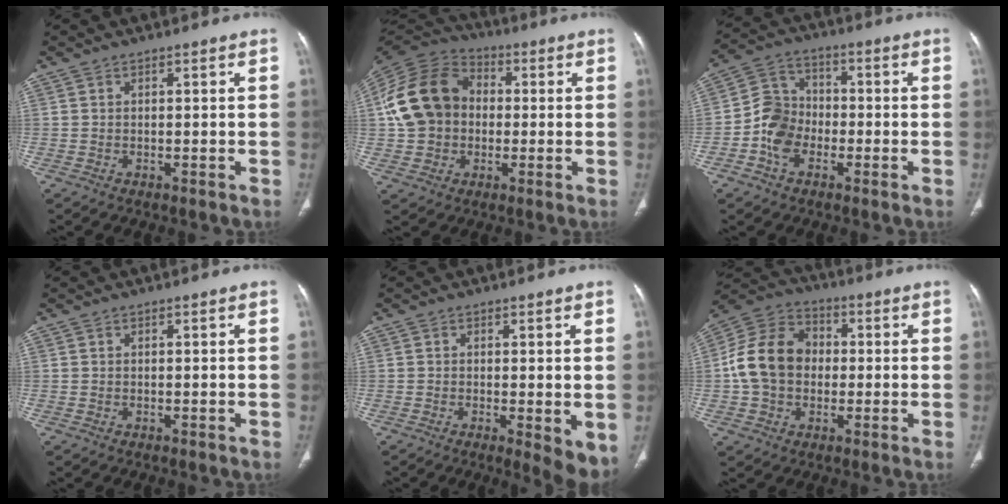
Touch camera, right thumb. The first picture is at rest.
{"total": 16.9, "force": [0.7, 13.6, 9.9], "torque": [-0.185, 0.030, 0.005]}
{"total": 9.0, "force": [-2.8, 7.0, 4.9], "torque": [-0.075, 0.030, -0.063]}
{"total": 0.0}
{"total": 5.9, "force": [-1.0, 1.7, 5.6], "torque": [-0.079, -0.019, -0.014]}
{"total": 13.8, "force": [-0.2, 10.9, 8.4], "torque": [-0.141, 0.034, -0.012]}